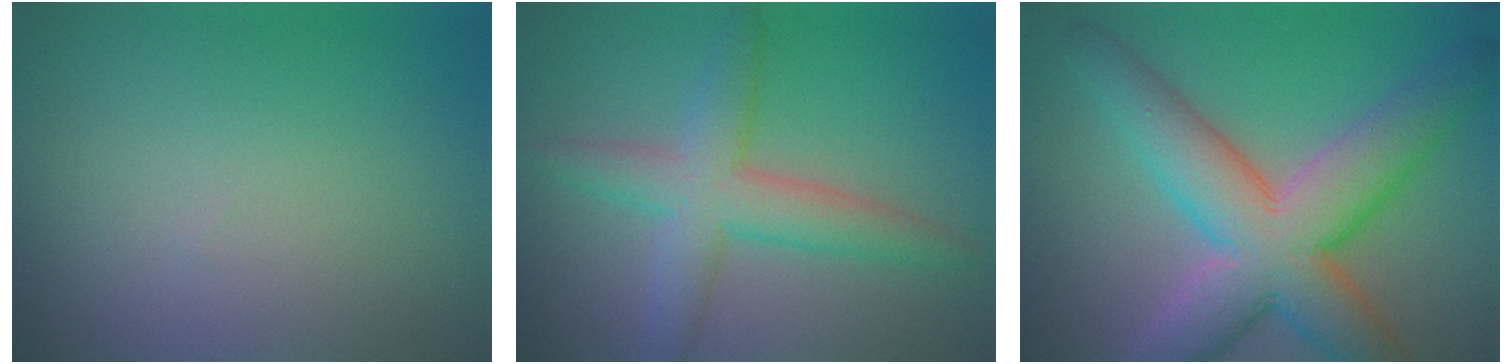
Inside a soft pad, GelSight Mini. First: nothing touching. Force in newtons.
{"total": 5.1, "press": 5.1, "slide": 0.2}
{"total": 10.7, "press": 10.7, "slide": 0.6}